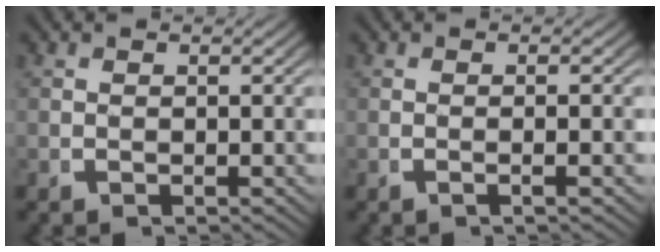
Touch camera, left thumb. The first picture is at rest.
{"total": 1.5, "force": [-0.3, -0.2, 1.5], "torque": [-0.034, 0.004, -0.006]}